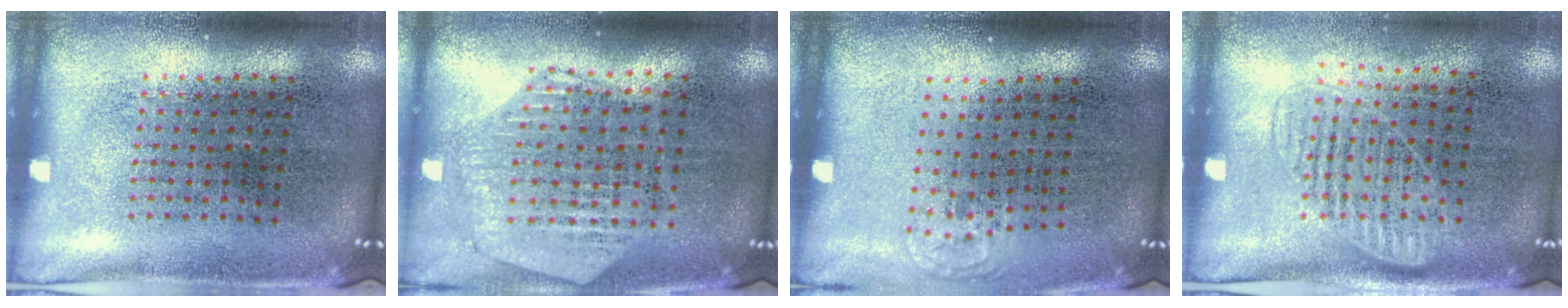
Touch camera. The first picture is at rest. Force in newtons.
{"total": 1.1, "press": 1.1, "slide": 0.2}
{"total": 0.6, "press": 0.5, "slide": 0.3}
{"total": 1.2, "press": 1.0, "slide": 0.6}